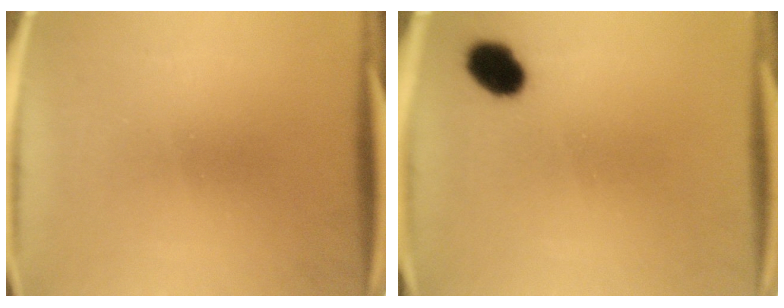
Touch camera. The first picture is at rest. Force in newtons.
{"total": 6.6}